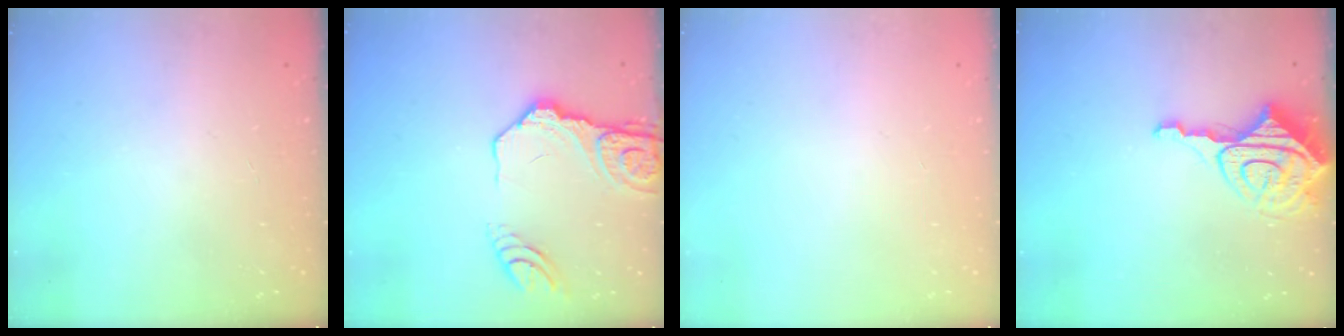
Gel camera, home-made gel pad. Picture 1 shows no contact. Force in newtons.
{"total": 14.9, "press": 14.8, "slide": 1.3}
{"total": 0.0}
{"total": 11.7, "press": 11.7, "slide": 1.1}